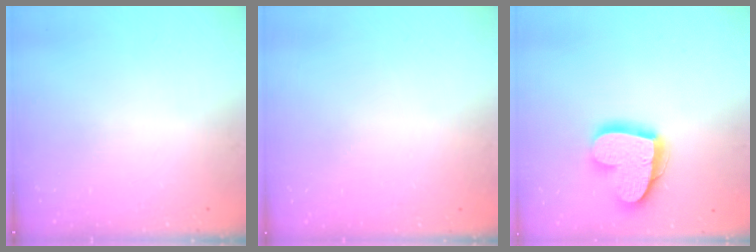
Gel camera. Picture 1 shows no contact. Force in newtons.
{"total": 0.0}
{"total": 17.7, "press": 17.7, "slide": 1.5}